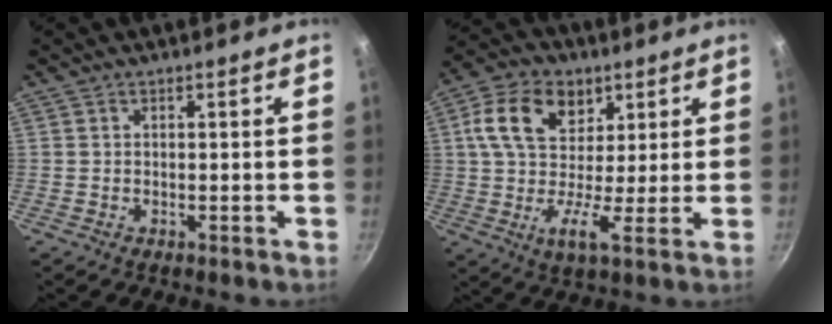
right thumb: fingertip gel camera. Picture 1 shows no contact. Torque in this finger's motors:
{"motor_torque": [-0.87, 1.33, 0.63, -0.35, 0.18]}